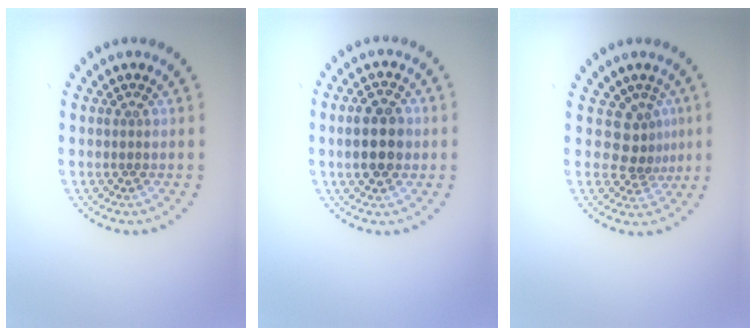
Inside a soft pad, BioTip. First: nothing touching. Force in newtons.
{"total": 4.1, "press": 4.1, "slide": 0.3}
{"total": 2.8, "press": 1.8, "slide": 2.1}